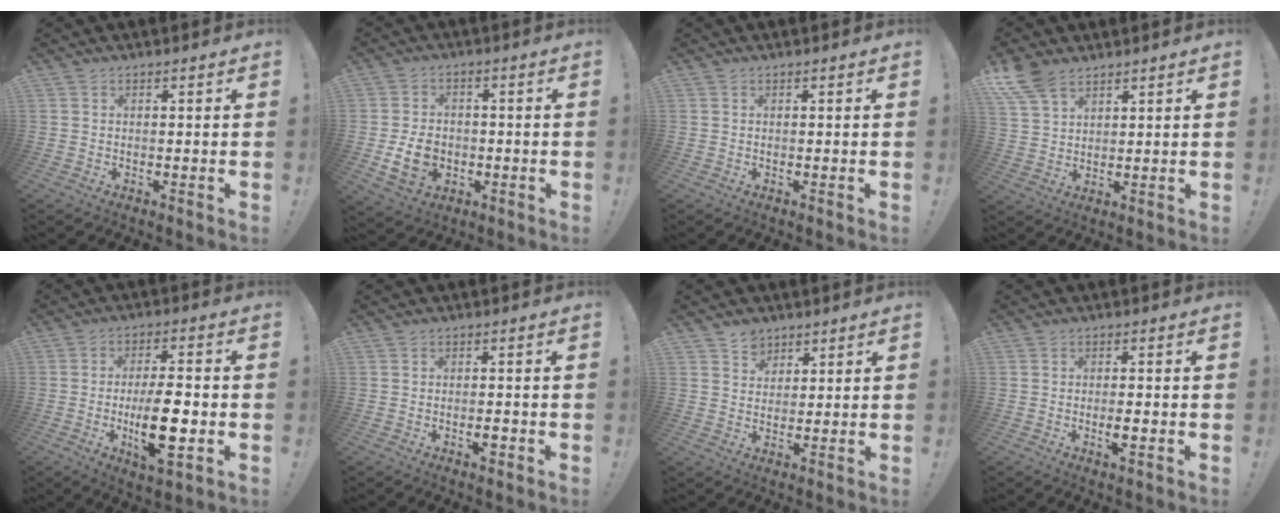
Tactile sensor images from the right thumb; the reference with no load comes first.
{"total": 9.2, "force": [-2.1, 7.1, 5.5], "torque": [-0.091, 0.007, -0.034]}
{"total": 0.0}
{"total": 8.8, "force": [6.1, 4.6, 4.4], "torque": [-0.083, -0.025, 0.121]}
{"total": 14.0, "force": [-3.0, 4.2, 13.0], "torque": [-0.230, 0.000, -0.050]}
{"total": 2.3, "force": [-1.3, 0.7, 1.7], "torque": [-0.023, 0.004, -0.021]}
{"total": 4.5, "force": [3.2, 3.1, 0.4], "torque": [0.001, -0.024, 0.058]}
{"total": 3.3, "force": [-1.1, 0.6, 3.0], "torque": [-0.047, 0.000, -0.019]}